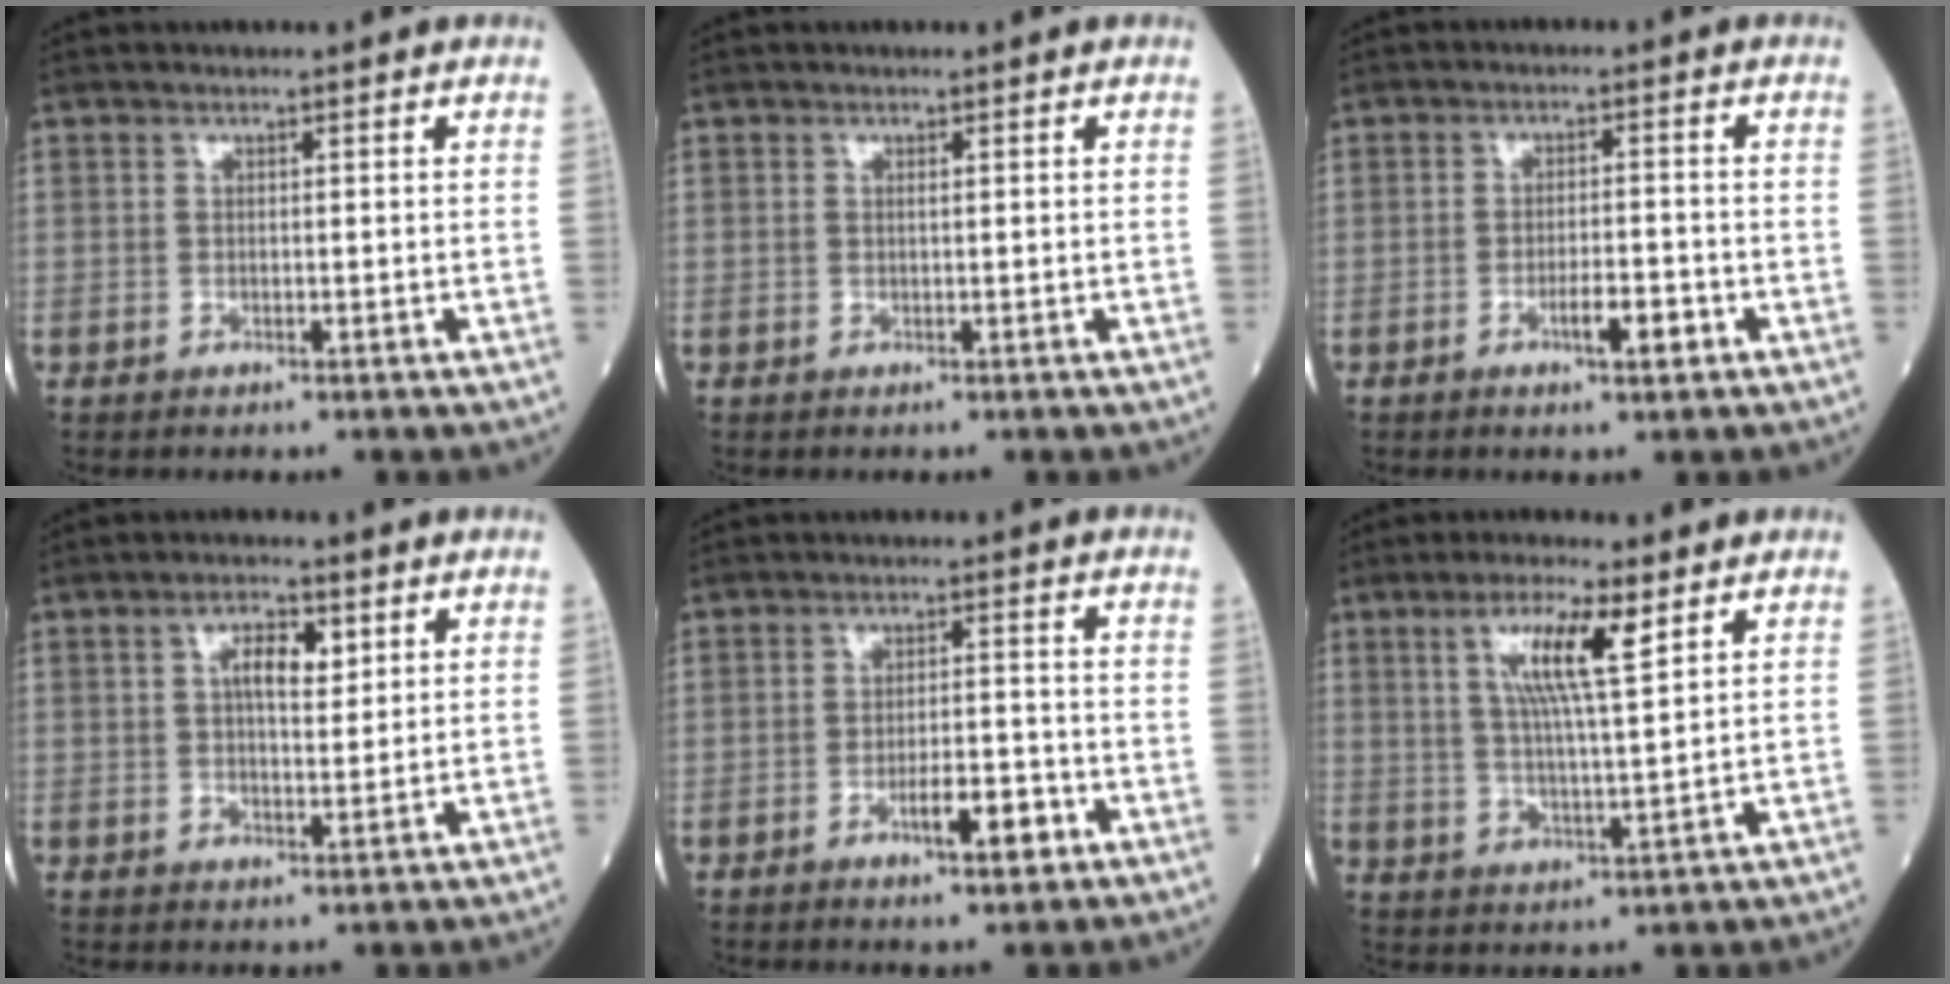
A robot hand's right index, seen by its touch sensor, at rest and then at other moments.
{"total": 0.0}
{"total": 3.8, "force": [-1.9, 0.5, 3.3], "torque": [-0.055, 0.002, -0.031]}
{"total": 4.8, "force": [1.7, 1.9, 4.1], "torque": [-0.069, 0.007, 0.027]}
{"total": 5.0, "force": [-2.5, 0.8, 4.3], "torque": [-0.070, 0.001, -0.041]}
{"total": 8.6, "force": [3.8, 0.7, 7.7], "torque": [-0.147, 0.003, 0.069]}